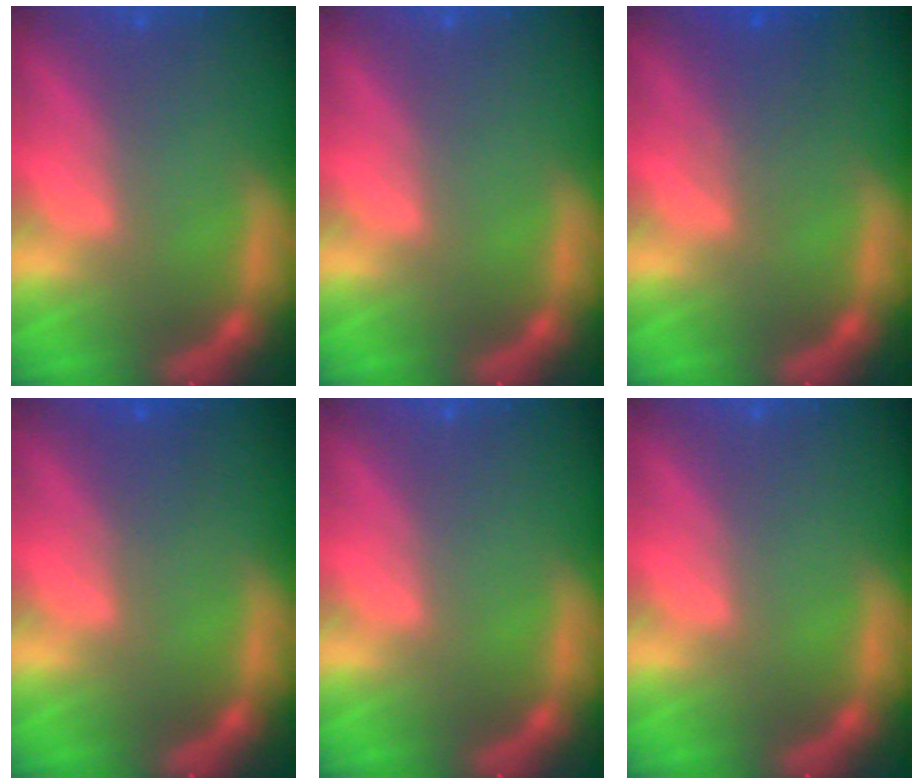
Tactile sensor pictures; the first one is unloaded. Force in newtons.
{"total": 0.0}
{"total": 2.5}
{"total": 1.5}
{"total": 0.0}
{"total": 0.0}